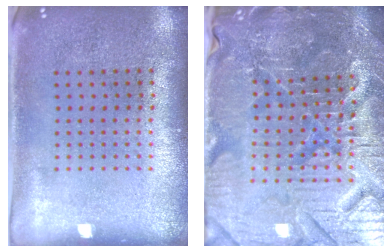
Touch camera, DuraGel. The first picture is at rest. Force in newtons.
{"total": 5.3, "press": 5.1, "slide": 1.4}